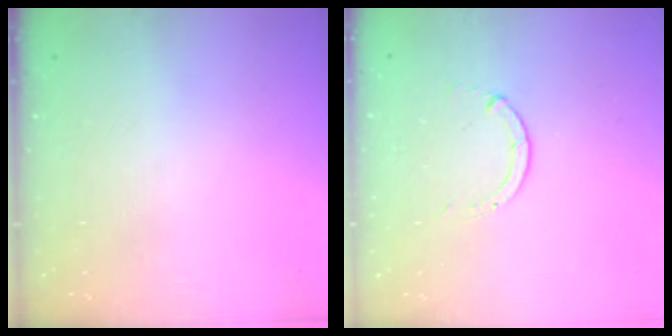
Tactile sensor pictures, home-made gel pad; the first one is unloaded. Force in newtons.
{"total": 0.0}